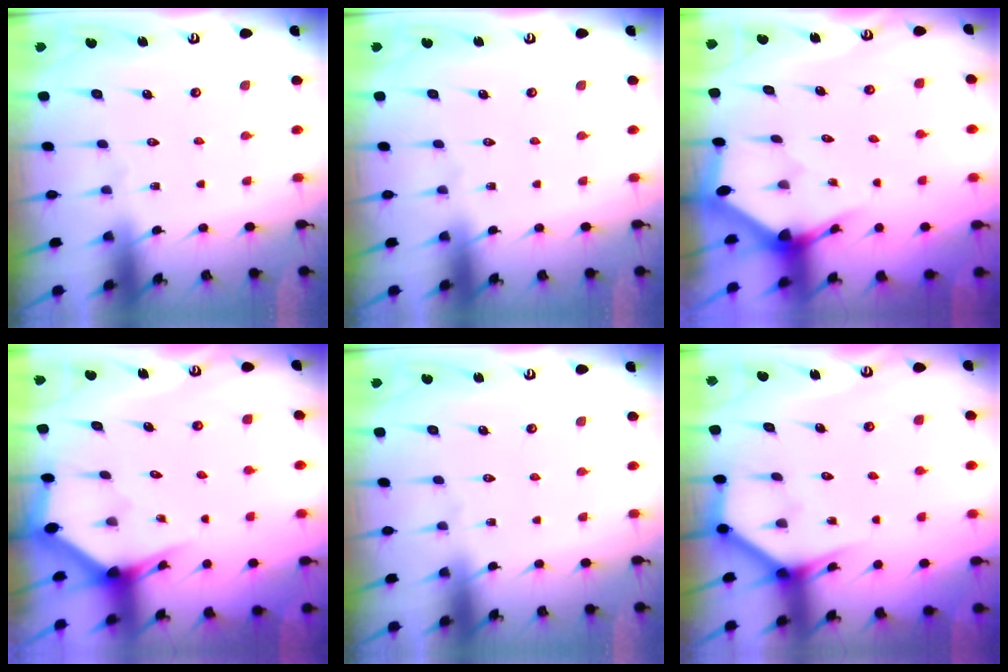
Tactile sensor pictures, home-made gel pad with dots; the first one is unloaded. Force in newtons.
{"total": 0.0}
{"total": 3.0, "press": 3.0, "slide": 0.2}
{"total": 2.9, "press": 2.9, "slide": 0.2}
{"total": 0.0}
{"total": 4.7, "press": 4.7, "slide": 0.3}